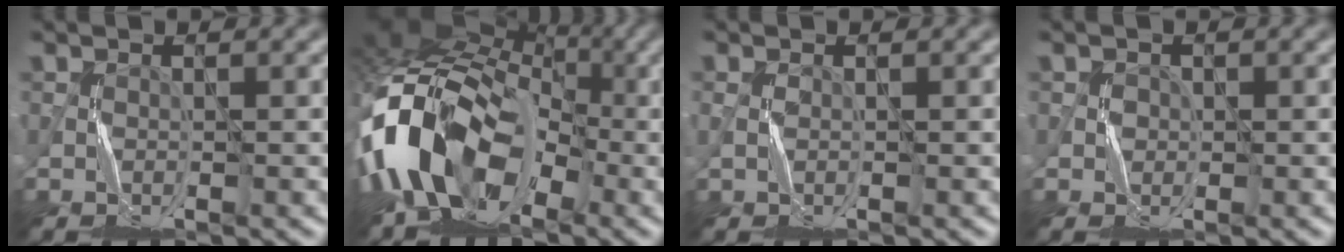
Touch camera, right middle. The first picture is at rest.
{"total": 14.6, "force": [-4.7, 9.6, 9.9], "torque": [-0.188, -0.005, -0.095]}
{"total": 0.0}
{"total": 1.3, "force": [0.3, 1.3, 0.0], "torque": [-0.001, 0.003, 0.001]}